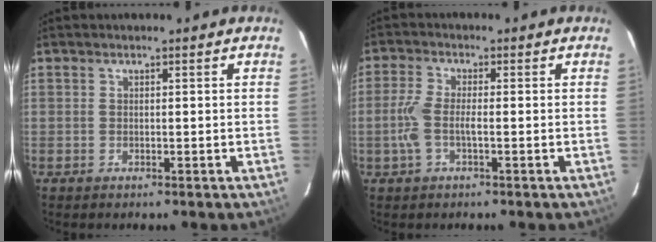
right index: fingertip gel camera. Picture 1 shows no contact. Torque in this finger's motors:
{"motor_torque": [0.57, -0.27, 0.50, 0.13]}